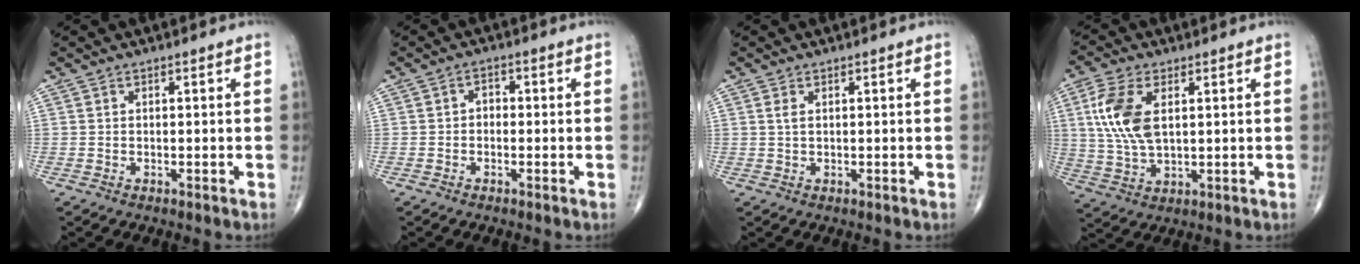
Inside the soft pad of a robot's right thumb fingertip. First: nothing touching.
{"total": 1.9, "force": [-0.4, 1.5, 1.1], "torque": [-0.004, 0.011, -0.015]}
{"total": 1.2, "force": [0.4, 0.6, 1.0], "torque": [-0.025, 0.006, 0.009]}
{"total": 10.7, "force": [2.5, 5.6, 8.8], "torque": [-0.192, -0.004, 0.052]}